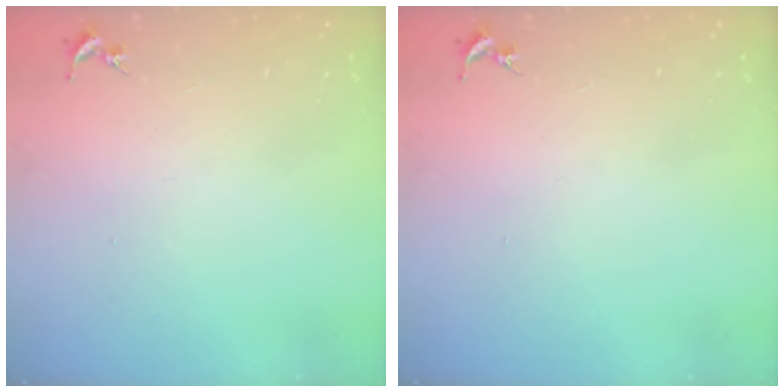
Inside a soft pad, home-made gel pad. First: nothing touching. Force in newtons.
{"total": 0.0}